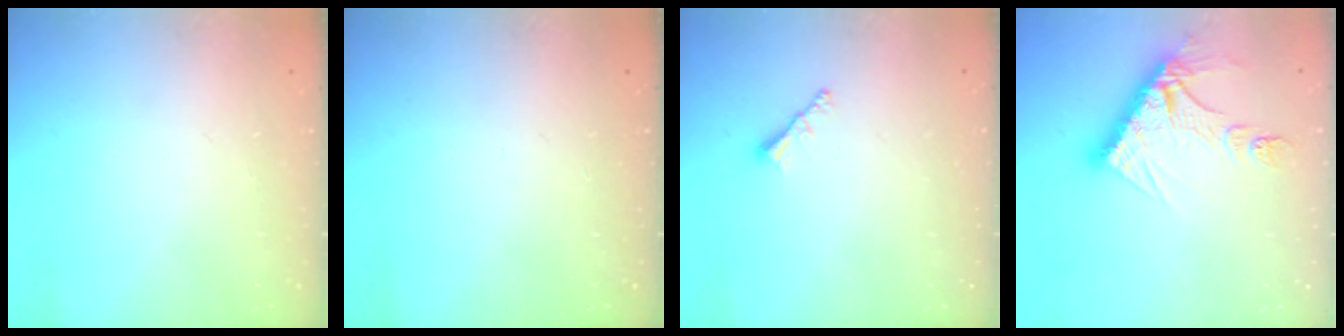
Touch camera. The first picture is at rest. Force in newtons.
{"total": 0.0}
{"total": 2.1, "press": 2.0, "slide": 0.5}
{"total": 13.5, "press": 13.4, "slide": 1.2}